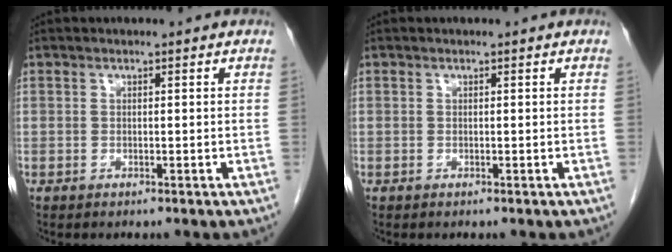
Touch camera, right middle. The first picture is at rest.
{"total": 0.0}